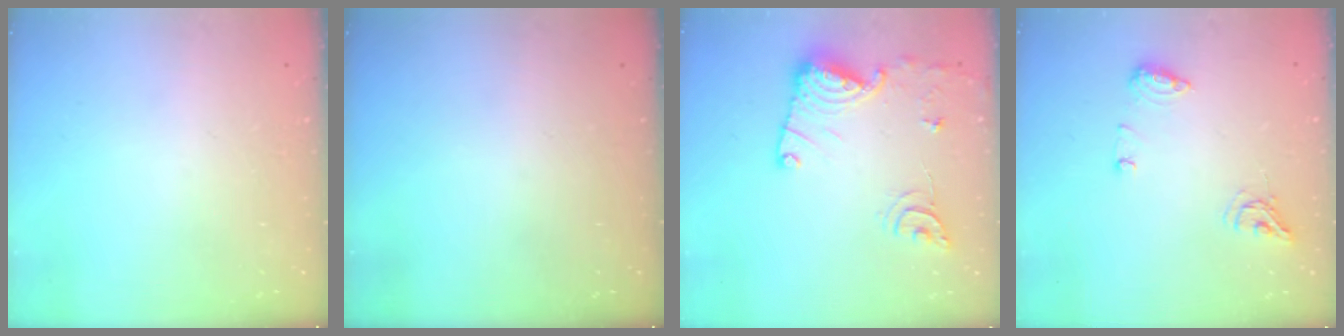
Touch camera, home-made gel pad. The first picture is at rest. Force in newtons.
{"total": 0.0}
{"total": 14.7, "press": 14.7, "slide": 0.7}
{"total": 8.8, "press": 8.8, "slide": 0.5}